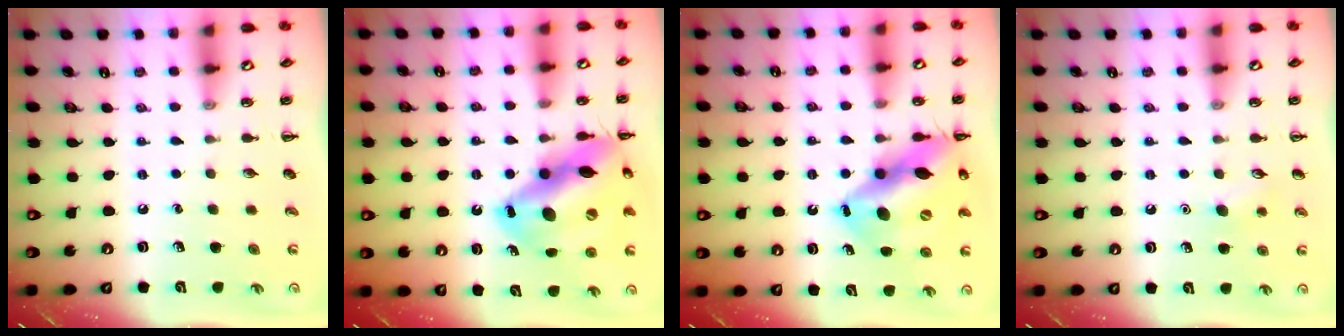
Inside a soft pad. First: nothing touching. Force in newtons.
{"total": 19.9, "press": 19.7, "slide": 3.3}
{"total": 18.1, "press": 17.6, "slide": 4.4}
{"total": 6.7, "press": 6.4, "slide": 1.9}